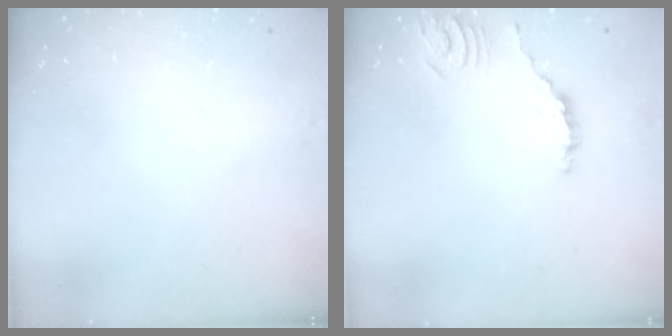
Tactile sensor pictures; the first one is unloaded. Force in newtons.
{"total": 3.0, "press": 3.0, "slide": 0.1}